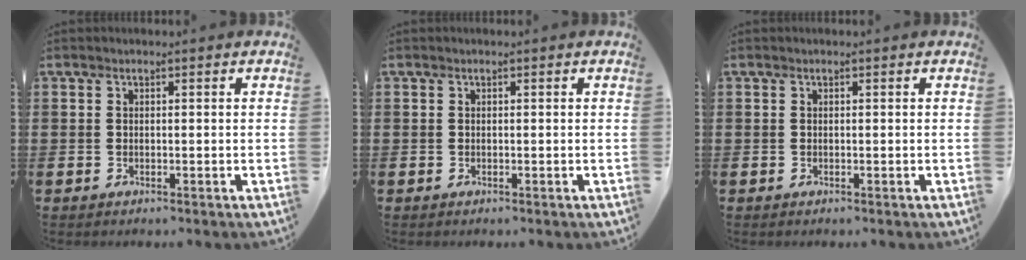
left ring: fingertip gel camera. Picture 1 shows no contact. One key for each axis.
{"total": 0.0}
{"total": 0.0}